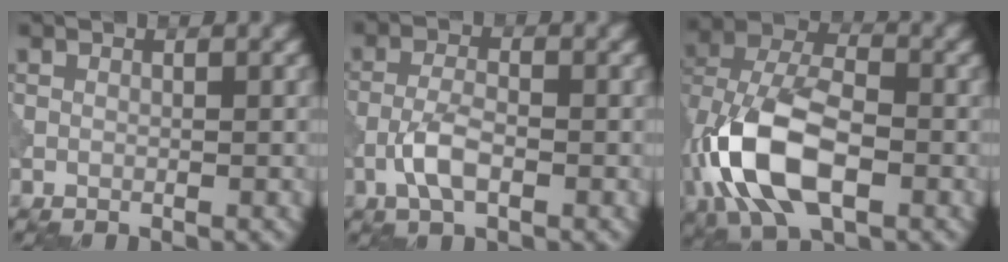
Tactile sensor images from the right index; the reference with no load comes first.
{"total": 3.3, "force": [-1.4, 1.4, 2.7], "torque": [-0.056, 0.003, -0.035]}
{"total": 11.3, "force": [-3.2, 6.5, 8.7], "torque": [-0.188, -0.001, -0.071]}